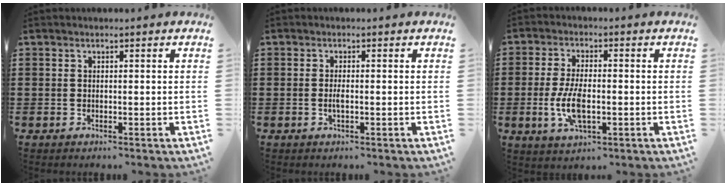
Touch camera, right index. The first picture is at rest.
{"total": 1.4, "force": [-0.3, 0.4, 1.3], "torque": [-0.031, 0.000, -0.009]}
{"total": 6.6, "force": [-1.3, 3.0, 5.8], "torque": [-0.124, -0.002, -0.027]}